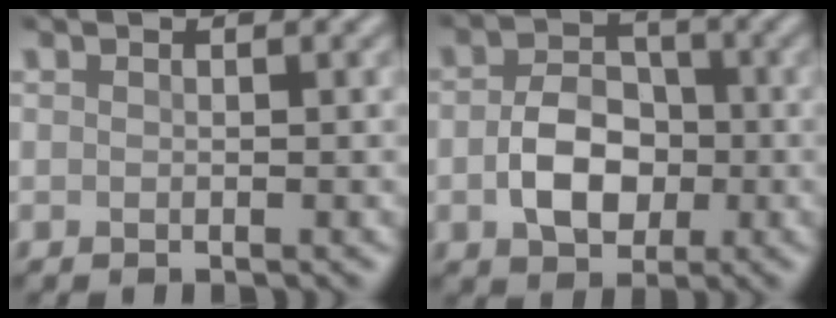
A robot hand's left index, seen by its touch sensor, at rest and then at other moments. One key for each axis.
{"total": 5.1, "fx": -0.8, "fy": 3.8, "fz": 3.3, "tx": -0.058, "ty": 0.001, "tz": -0.017}